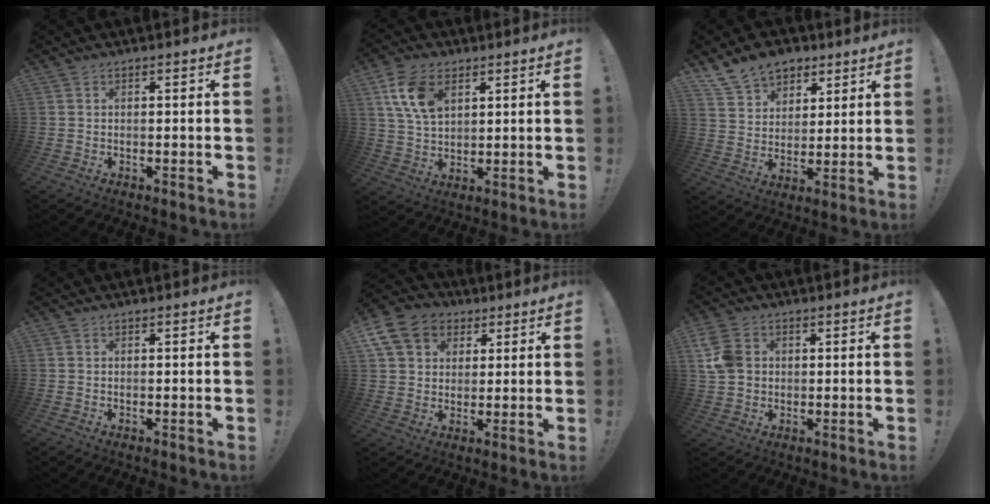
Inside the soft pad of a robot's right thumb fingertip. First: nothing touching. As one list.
[{"total": 11.6, "force": [5.3, 7.2, 7.4], "torque": [-0.141, -0.005, 0.104]}, {"total": 12.1, "force": [8.4, 8.0, 3.3], "torque": [-0.062, -0.053, 0.165]}, {"total": 0.0}, {"total": 13.6, "force": [5.7, 10.7, 6.2], "torque": [-0.092, -0.020, 0.118]}, {"total": 9.3, "force": [1.6, 7.6, 5.3], "torque": [-0.109, 0.006, 0.031]}]